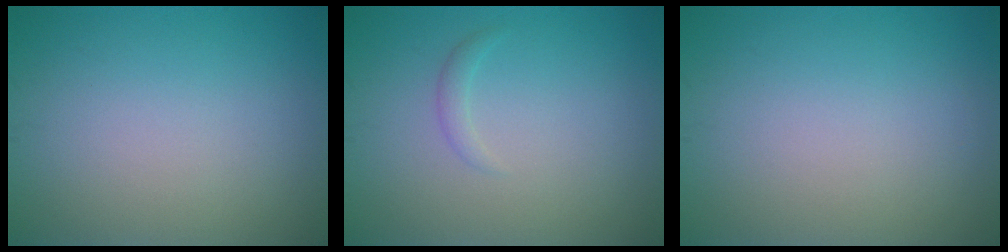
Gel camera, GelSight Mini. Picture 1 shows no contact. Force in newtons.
{"total": 0.9, "press": 0.9, "slide": 0.0}
{"total": 0.0}